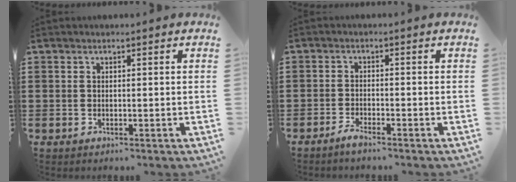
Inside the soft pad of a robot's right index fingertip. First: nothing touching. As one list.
[{"total": 1.8, "force": [-1.7, 0.0, 0.7], "torque": [-0.020, -0.002, -0.034]}]